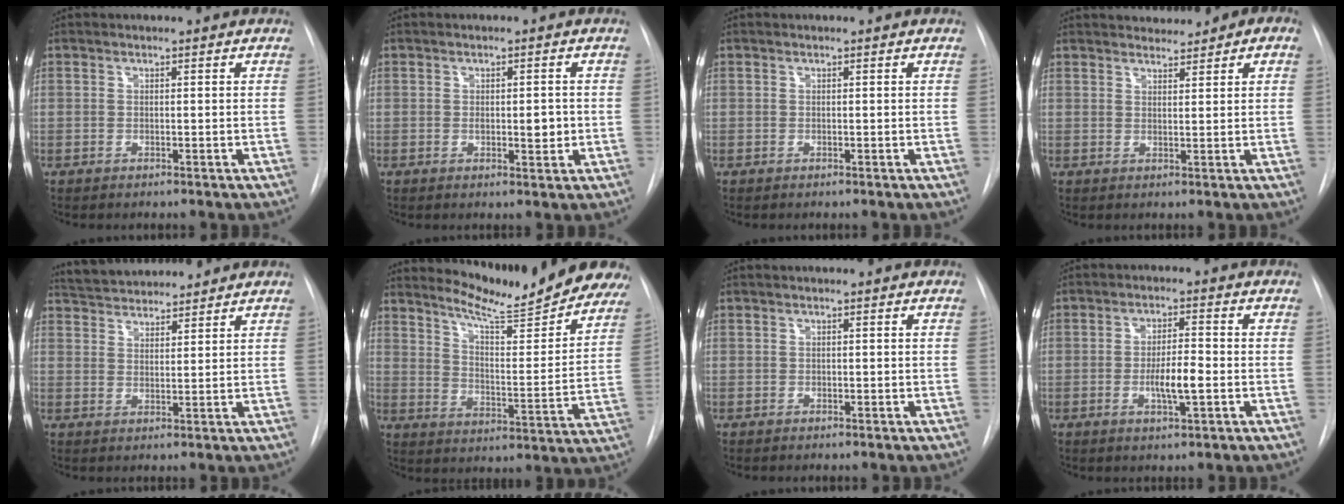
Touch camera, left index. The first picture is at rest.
{"total": 2.9, "force": [-0.7, 1.1, 2.6], "torque": [-0.037, -0.008, -0.008]}
{"total": 0.0}
{"total": 4.8, "force": [3.9, 1.7, 2.3], "torque": [-0.029, 0.013, 0.053]}
{"total": 7.7, "force": [7.4, 1.4, 1.6], "torque": [-0.032, 0.021, 0.123]}
{"total": 18.5, "force": [17.0, 1.7, 6.9], "torque": [-0.098, -0.071, 0.223]}
{"total": 0.6, "force": [-0.5, 0.1, 0.0], "torque": [0.005, -0.004, -0.009]}
{"total": 5.3, "force": [-1.8, 0.9, 4.9], "torque": [-0.091, -0.008, -0.029]}